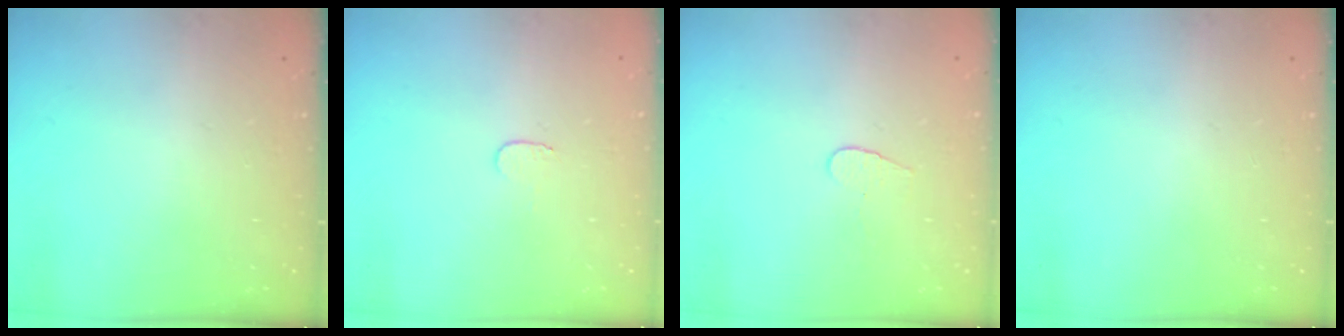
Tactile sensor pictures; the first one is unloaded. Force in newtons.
{"total": 3.0, "press": 3.0, "slide": 0.3}
{"total": 3.6, "press": 3.6, "slide": 0.3}
{"total": 0.0}